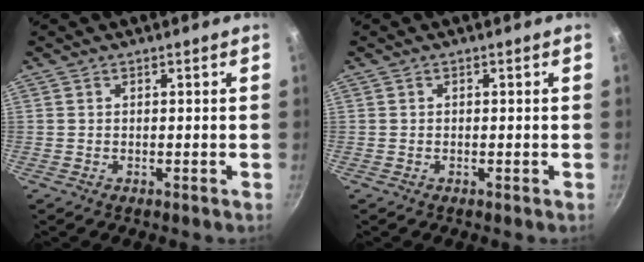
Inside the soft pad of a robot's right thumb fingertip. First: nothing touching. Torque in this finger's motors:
{"motor_torque": [-0.50, -0.14, -0.34, 0.18, 0.04]}